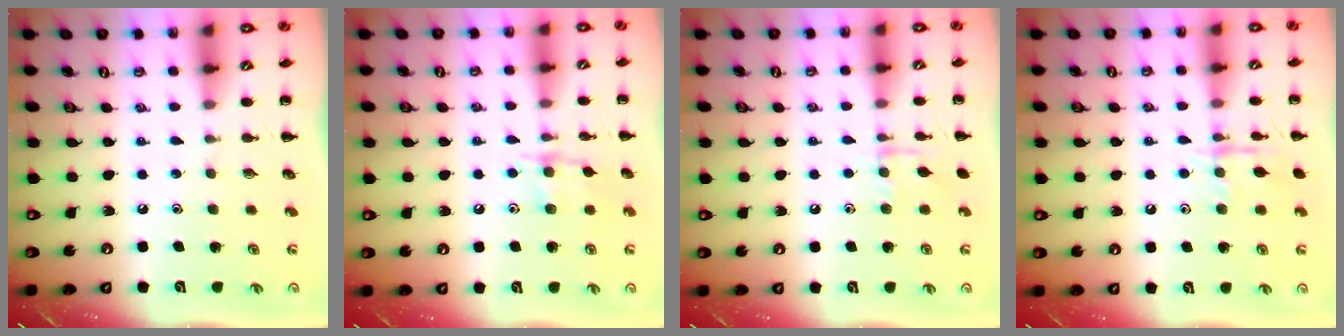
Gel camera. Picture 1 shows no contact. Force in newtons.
{"total": 8.8, "press": 8.8, "slide": 0.6}
{"total": 6.7, "press": 6.7, "slide": 0.8}
{"total": 9.7, "press": 9.7, "slide": 0.7}